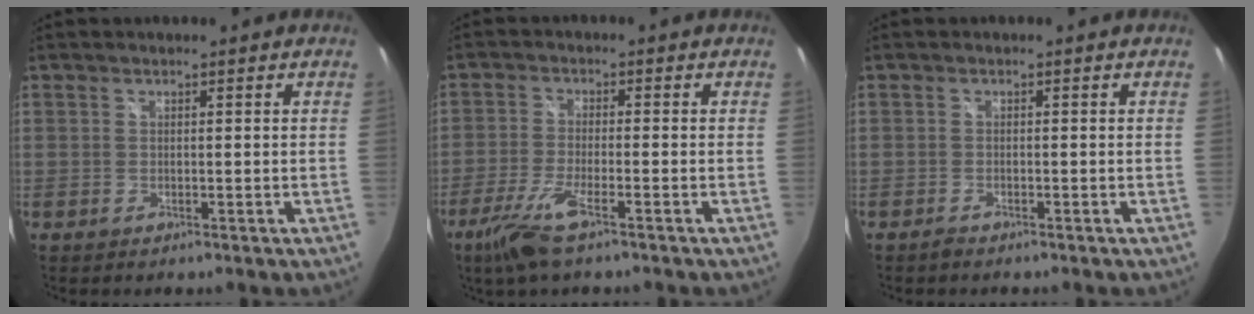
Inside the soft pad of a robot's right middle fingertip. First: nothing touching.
{"total": 7.9, "force": [-5.0, 1.2, 6.0], "torque": [-0.142, -0.018, -0.099]}
{"total": 1.2, "force": [-1.0, 0.3, 0.5], "torque": [-0.010, -0.004, -0.022]}